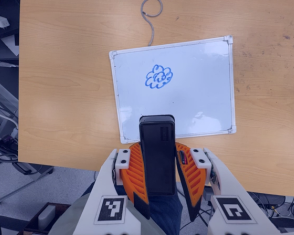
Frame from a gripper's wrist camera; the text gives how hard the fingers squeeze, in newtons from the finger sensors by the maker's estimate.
{"total": 9.3, "left": 7.8, "right": 10.9}